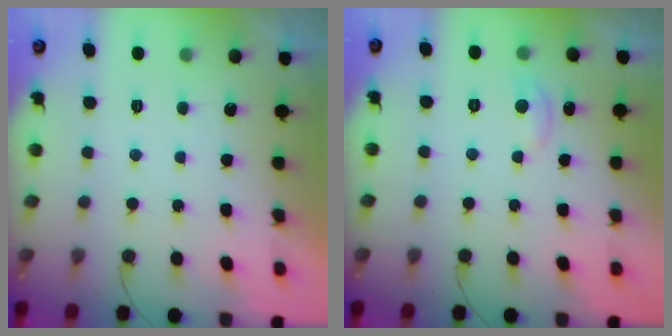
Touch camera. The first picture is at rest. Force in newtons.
{"total": 6.5, "press": 6.5, "slide": 0.6}